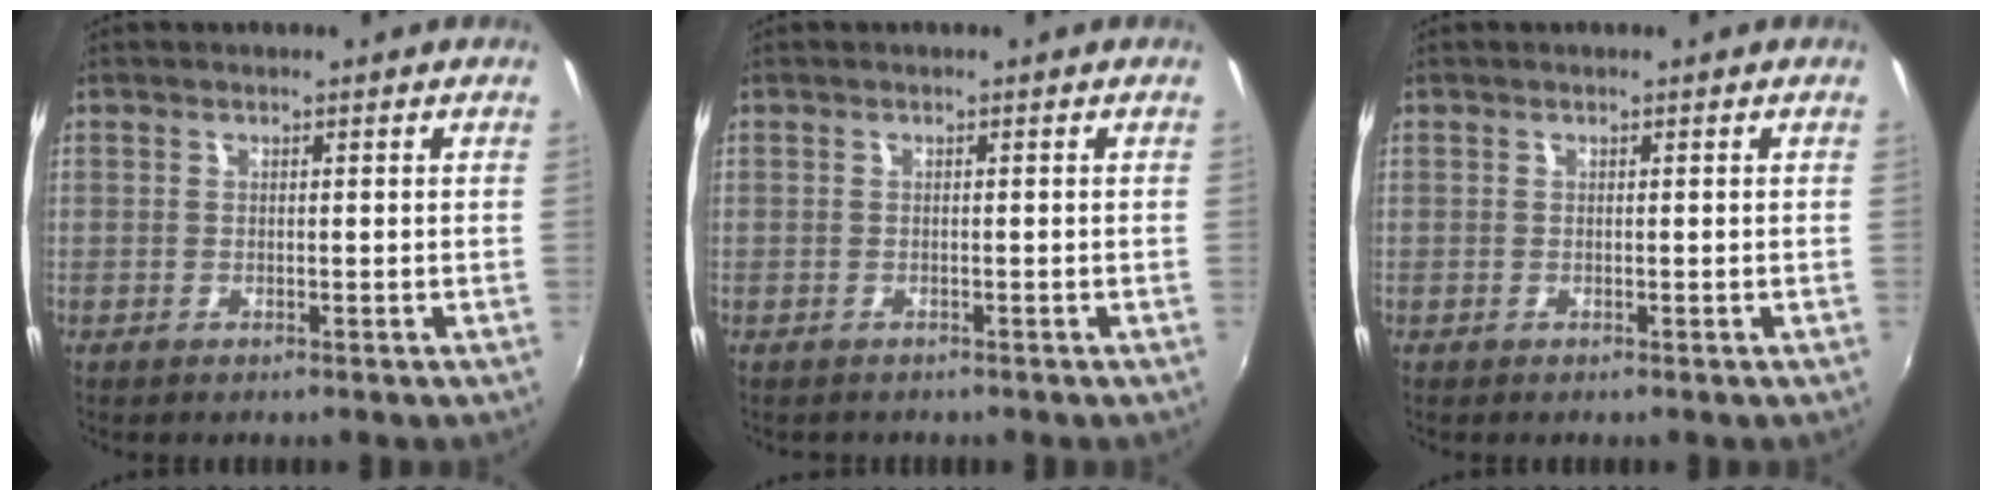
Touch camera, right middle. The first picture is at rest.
{"total": 0.7, "force": [-0.6, 0.4, 0.0], "torque": [-0.003, -0.002, -0.008]}
{"total": 0.0}